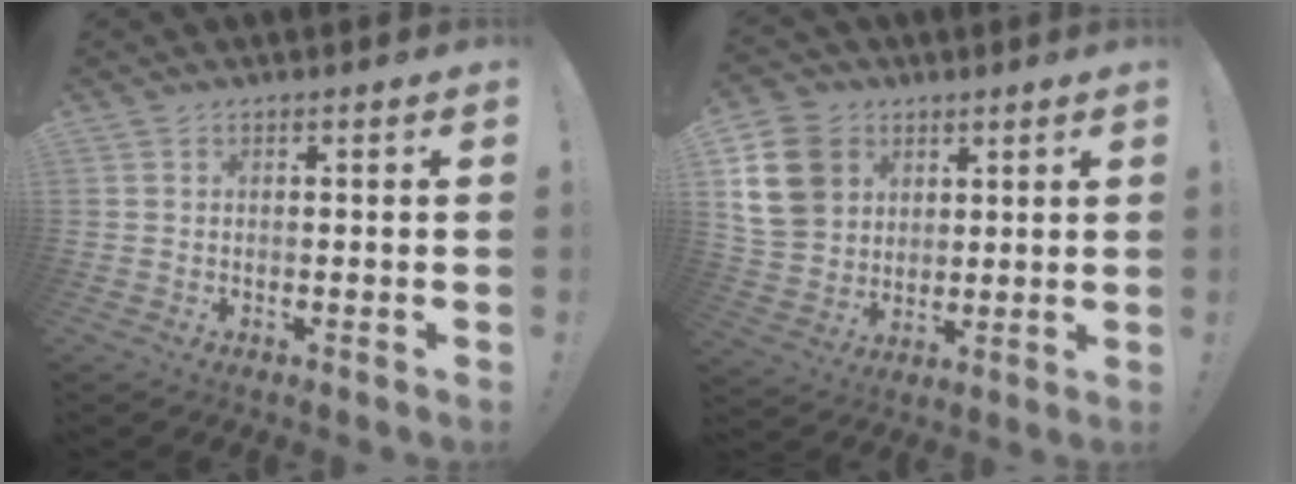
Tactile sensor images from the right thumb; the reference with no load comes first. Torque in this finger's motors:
{"motor_torque": [-0.14, 1.02, 0.27, 0.08, 0.13]}